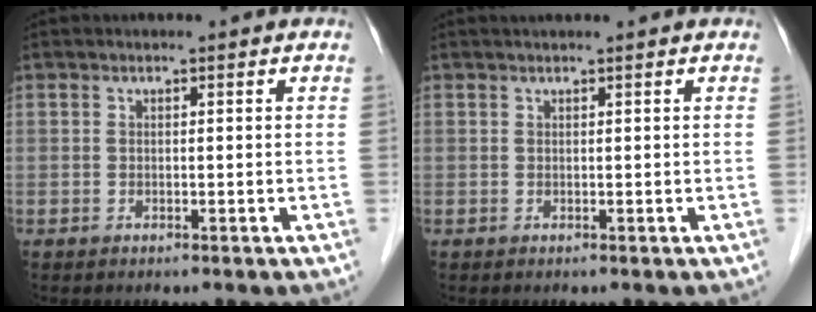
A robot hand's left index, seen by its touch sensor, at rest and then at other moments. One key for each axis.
{"total": 1.6, "fx": 1.4, "fy": -0.1, "fz": 0.8, "tx": -0.008, "ty": 0.022, "tz": 0.027}